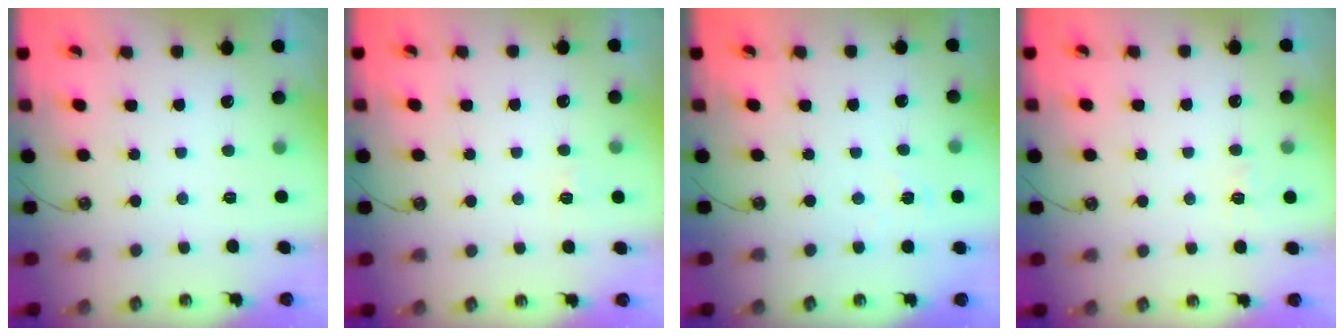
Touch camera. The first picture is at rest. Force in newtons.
{"total": 5.3, "press": 5.2, "slide": 0.6}
{"total": 3.9, "press": 3.9, "slide": 0.4}
{"total": 5.9, "press": 5.9, "slide": 0.6}